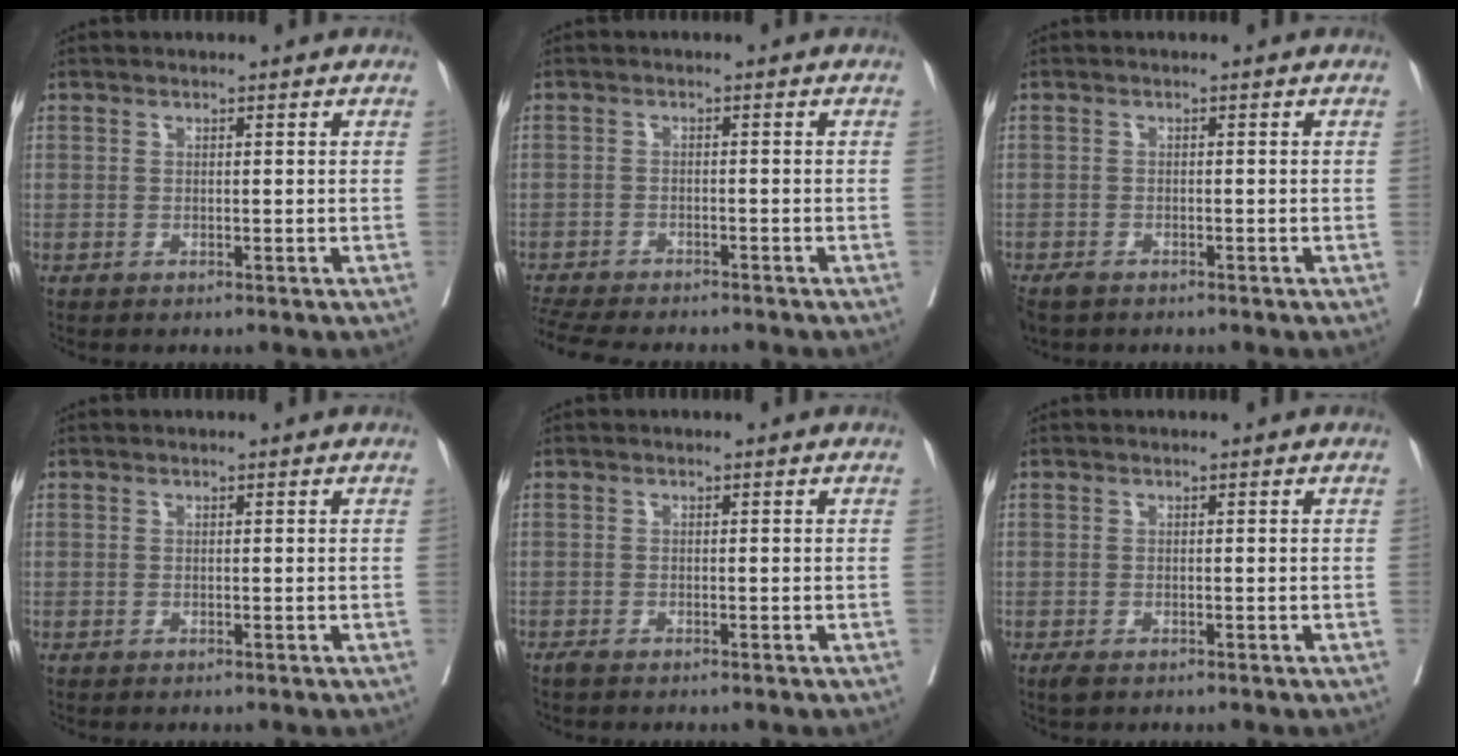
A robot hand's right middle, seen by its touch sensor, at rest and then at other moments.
{"total": 11.7, "force": [-10.4, 2.3, 4.8], "torque": [-0.089, -0.013, -0.151]}
{"total": 2.9, "force": [-2.2, 1.4, 1.1], "torque": [-0.023, -0.005, -0.037]}
{"total": 0.0}
{"total": 0.7, "force": [-0.6, 0.1, 0.3], "torque": [-0.012, -0.003, -0.013]}
{"total": 0.9, "force": [-0.6, 0.4, 0.5], "torque": [-0.011, -0.002, -0.007]}